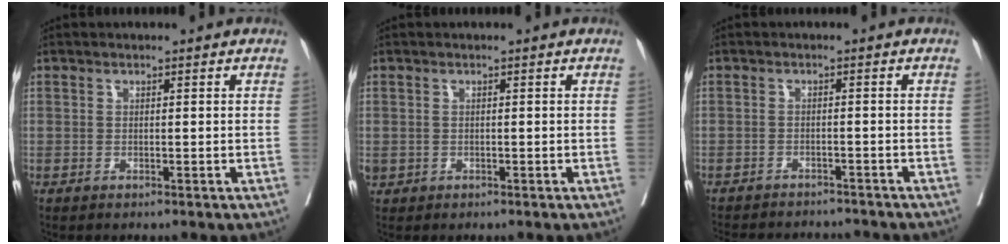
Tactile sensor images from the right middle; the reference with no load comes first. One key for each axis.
{"total": 1.0, "fx": -0.1, "fy": 0.9, "fz": 0.3, "tx": -0.007, "ty": 0.003, "tz": 0.003}
{"total": 10.8, "fx": -10.2, "fy": 2.2, "fz": 2.7, "tx": -0.049, "ty": 0.002, "tz": -0.130}